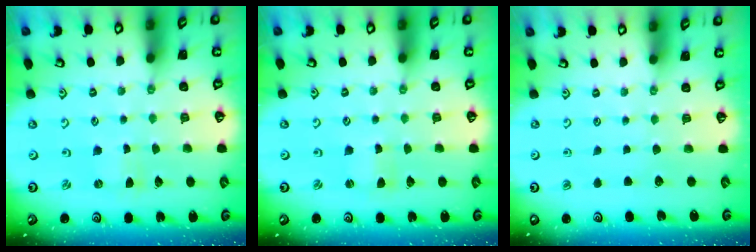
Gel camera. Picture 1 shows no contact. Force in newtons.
{"total": 0.8, "press": 0.8, "slide": 0.2}
{"total": 0.0}